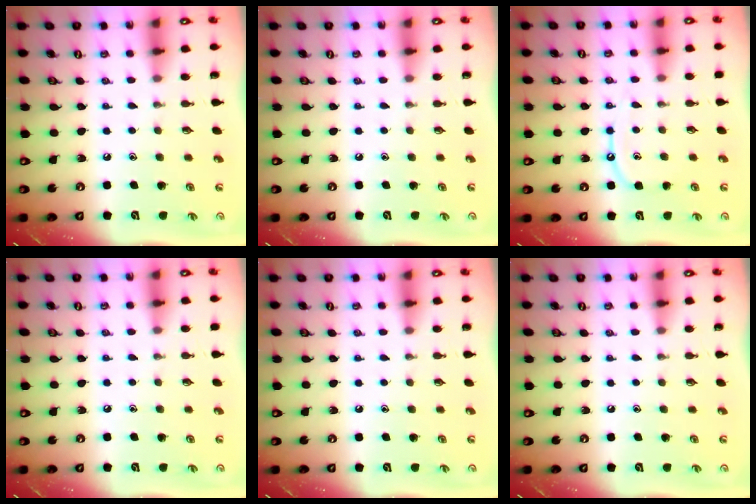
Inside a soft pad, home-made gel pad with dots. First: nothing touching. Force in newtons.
{"total": 0.0}
{"total": 8.3, "press": 8.3, "slide": 0.6}
{"total": 0.0}
{"total": 0.0}
{"total": 0.0}